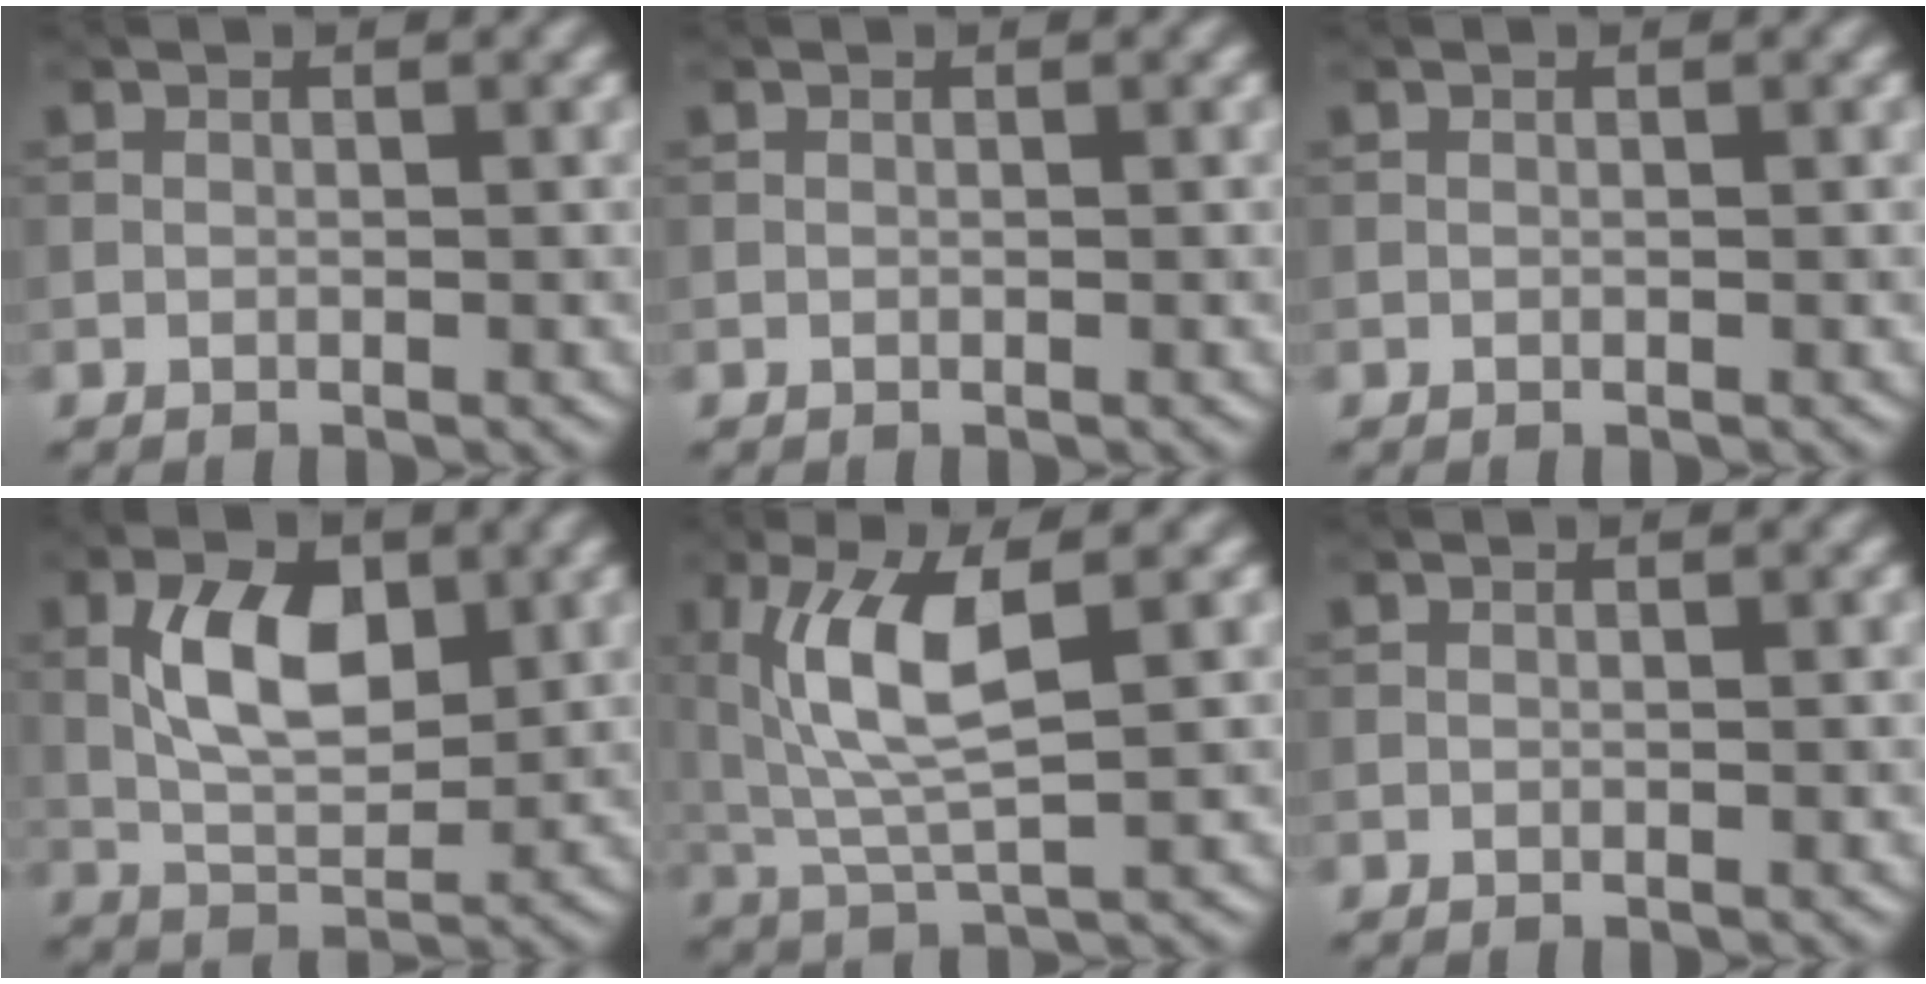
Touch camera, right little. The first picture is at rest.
{"total": 0.0}
{"total": 0.0}
{"total": 6.3, "force": [1.3, 3.3, 5.2], "torque": [-0.097, 0.003, 0.024]}
{"total": 7.2, "force": [1.8, 2.4, 6.5], "torque": [-0.139, 0.000, 0.037]}
{"total": 0.0}